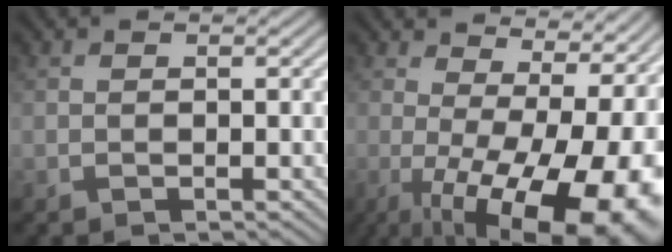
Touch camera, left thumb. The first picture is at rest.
{"total": 17.4, "force": [-2.1, 6.9, 15.9], "torque": [-0.179, -0.005, -0.023]}